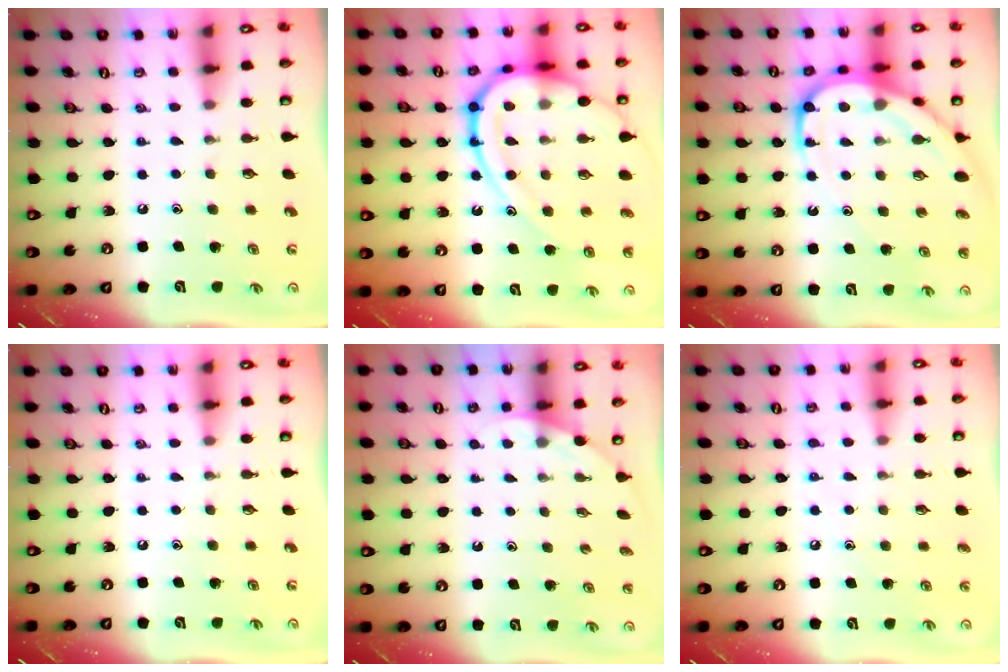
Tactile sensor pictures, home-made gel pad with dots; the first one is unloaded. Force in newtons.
{"total": 22.0, "press": 21.9, "slide": 2.3}
{"total": 14.0, "press": 14.0, "slide": 1.2}
{"total": 0.0}
{"total": 1.8, "press": 1.8, "slide": 0.1}
{"total": 4.5, "press": 4.4, "slide": 0.7}